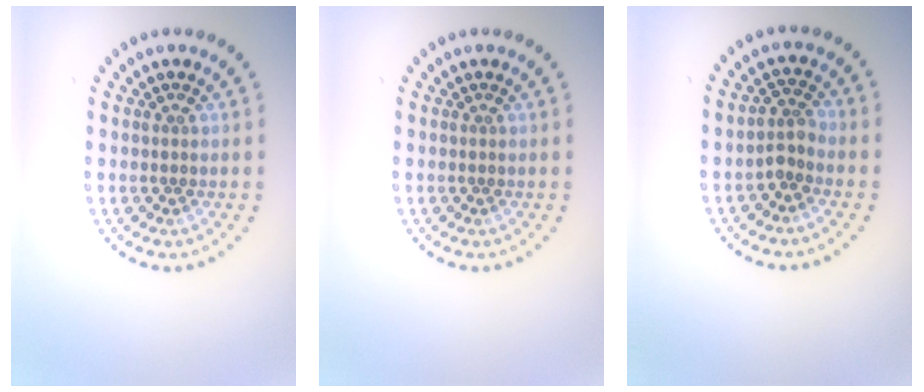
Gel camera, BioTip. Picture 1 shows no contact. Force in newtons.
{"total": 0.0}
{"total": 1.9, "press": 1.5, "slide": 1.2}